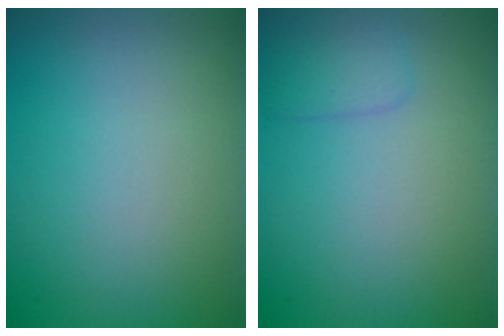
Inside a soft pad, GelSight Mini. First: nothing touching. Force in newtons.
{"total": 1.6, "press": 1.6, "slide": 0.1}